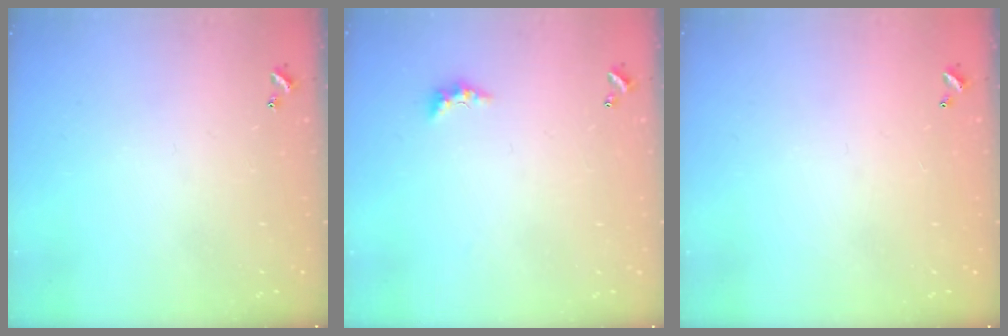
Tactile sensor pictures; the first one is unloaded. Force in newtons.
{"total": 2.3, "press": 2.2, "slide": 0.7}
{"total": 2.9, "press": 2.9, "slide": 0.1}